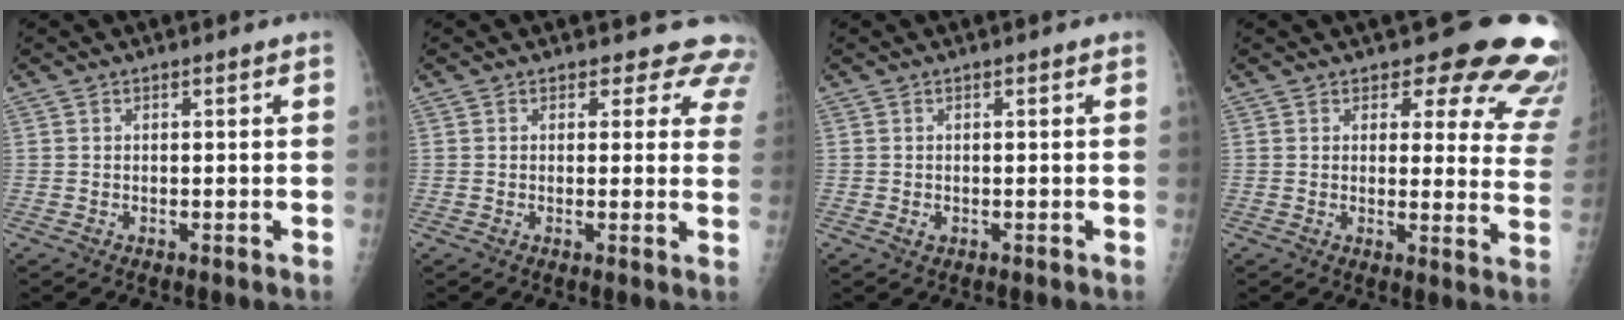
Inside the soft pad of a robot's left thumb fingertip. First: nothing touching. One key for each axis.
{"total": 7.2, "fx": 6.1, "fy": 3.8, "fz": 0.9, "tx": 0.042, "ty": -0.022, "tz": 0.039}
{"total": 0.8, "fx": -0.2, "fy": 0.6, "fz": 0.5, "tx": -0.007, "ty": 0.000, "tz": -0.001}
{"total": 16.1, "fx": 13.1, "fy": 6.3, "fz": 7.0, "tx": -0.018, "ty": -0.092, "tz": 0.121}